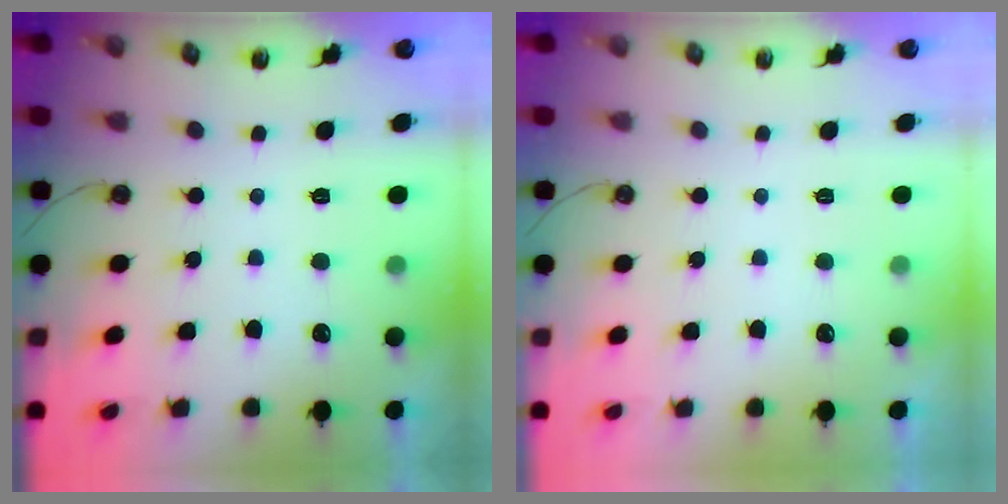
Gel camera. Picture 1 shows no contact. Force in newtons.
{"total": 0.0}